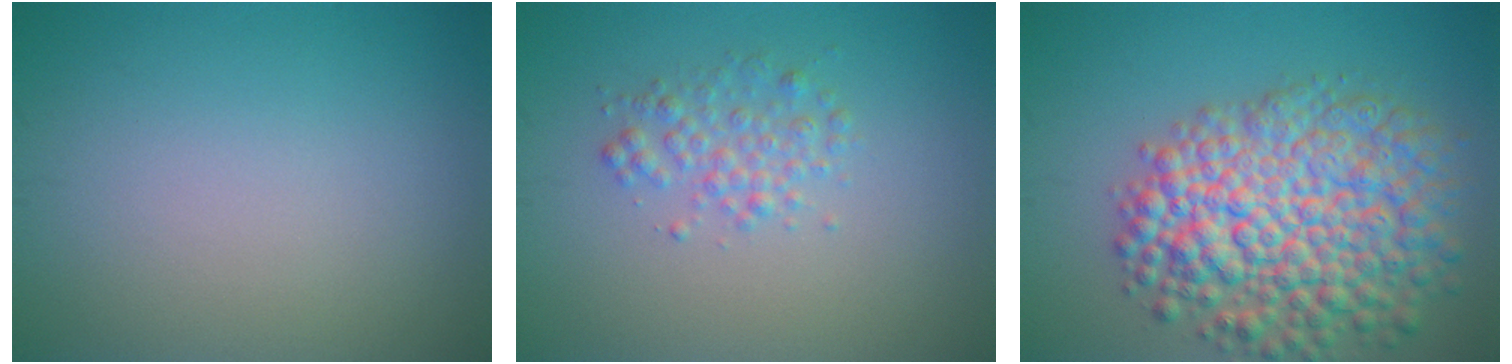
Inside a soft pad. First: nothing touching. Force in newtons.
{"total": 2.0, "press": 2.0, "slide": 0.0}
{"total": 10.1, "press": 10.1, "slide": 0.4}